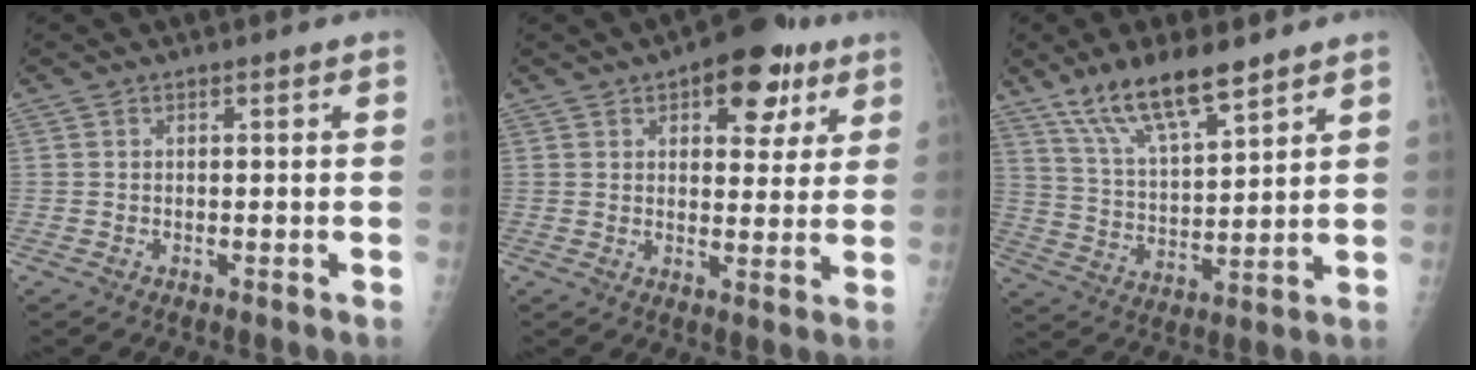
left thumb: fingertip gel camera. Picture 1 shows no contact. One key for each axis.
{"total": 11.8, "fx": 6.2, "fy": 6.1, "fz": 8.0, "tx": -0.059, "ty": -0.015, "tz": 0.078}
{"total": 13.4, "fx": 9.5, "fy": 3.8, "fz": 8.6, "tx": -0.143, "ty": -0.047, "tz": 0.186}